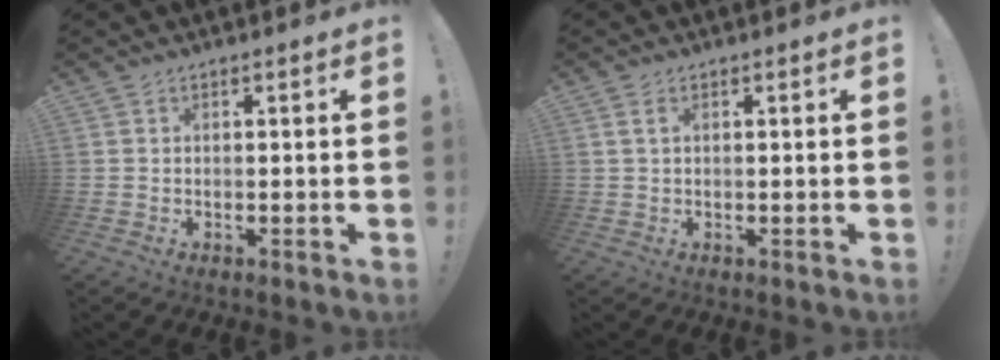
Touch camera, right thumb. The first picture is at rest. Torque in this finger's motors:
{"motor_torque": [-0.23, 0.23, -0.20, 0.19, 0.09]}